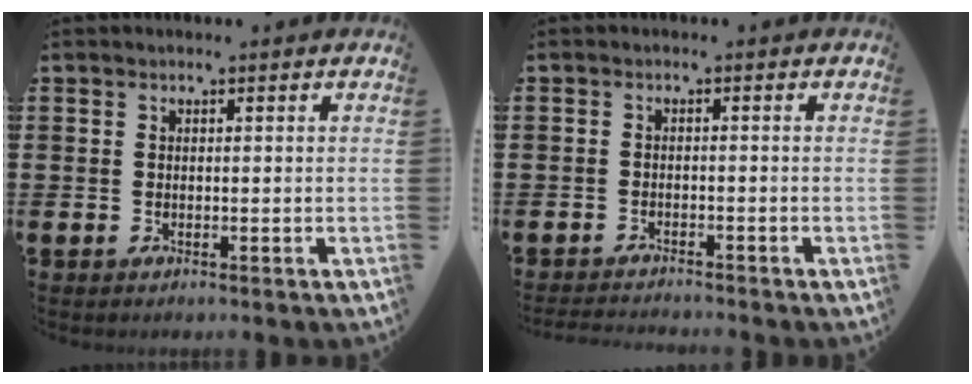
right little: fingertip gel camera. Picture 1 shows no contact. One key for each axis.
{"total": 1.3, "fx": -1.3, "fy": -0.1, "fz": 0.1, "tx": -0.003, "ty": 0.002, "tz": -0.027}